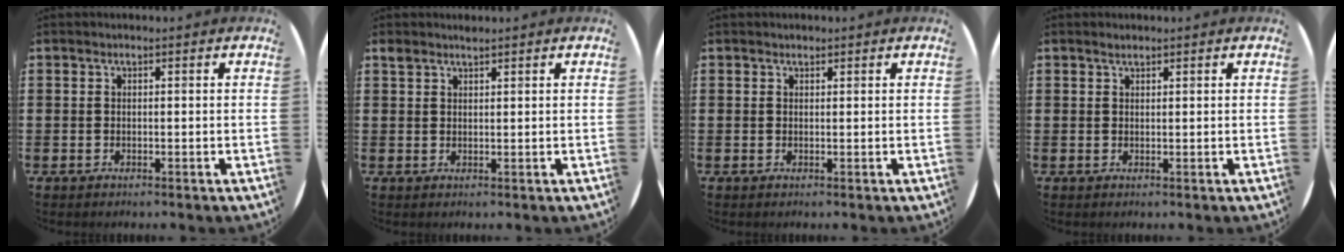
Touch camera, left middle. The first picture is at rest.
{"total": 1.3, "force": [1.3, 0.2, 0.1], "torque": [-0.004, 0.001, 0.024]}
{"total": 0.5, "force": [0.5, 0.2, 0.0], "torque": [-0.001, 0.002, 0.010]}
{"total": 0.8, "force": [0.8, 0.1, 0.3], "torque": [-0.006, 0.002, 0.014]}